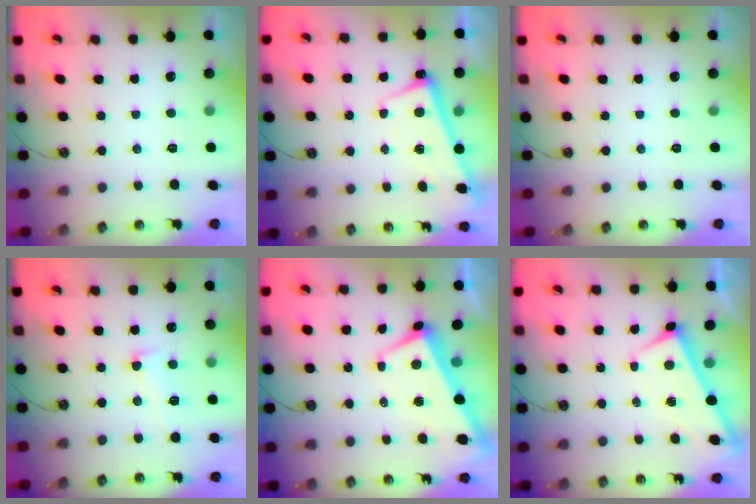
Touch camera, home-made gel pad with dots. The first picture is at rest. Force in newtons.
{"total": 2.8, "press": 2.6, "slide": 1.0}
{"total": 0.0}
{"total": 1.7, "press": 1.4, "slide": 1.1}
{"total": 1.7, "press": 1.4, "slide": 1.0}
{"total": 1.7, "press": 1.7, "slide": 0.1}